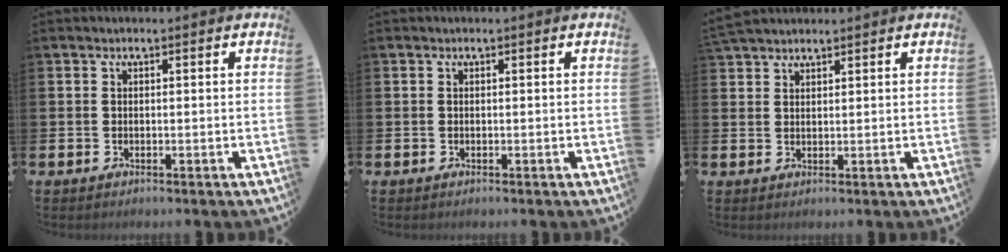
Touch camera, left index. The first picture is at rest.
{"total": 0.0}
{"total": 2.9, "force": [2.8, 0.7, 0.4], "torque": [-0.010, -0.007, 0.053]}